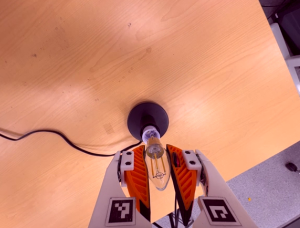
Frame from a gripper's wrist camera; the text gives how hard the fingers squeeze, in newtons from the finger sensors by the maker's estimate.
{"total": 21.6, "left": 23.4, "right": 19.7}